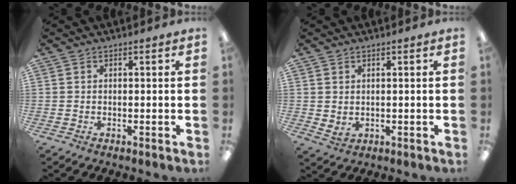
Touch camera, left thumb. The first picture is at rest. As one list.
[{"total": 2.0, "force": [1.1, 1.4, 1.0], "torque": [-0.012, -0.003, 0.020]}]